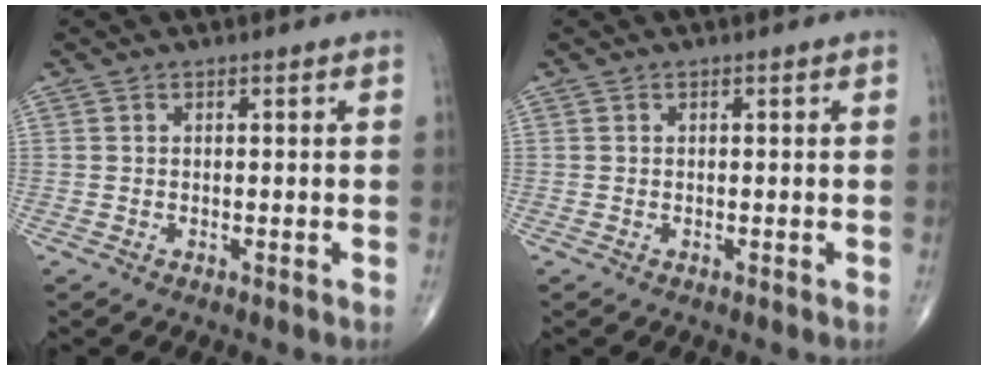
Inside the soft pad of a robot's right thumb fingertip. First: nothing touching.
{"total": 0.0}